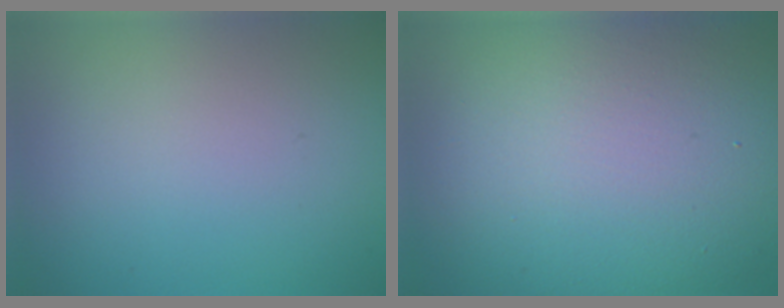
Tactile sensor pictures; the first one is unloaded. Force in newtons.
{"total": 14.7, "press": 14.7, "slide": 0.6}